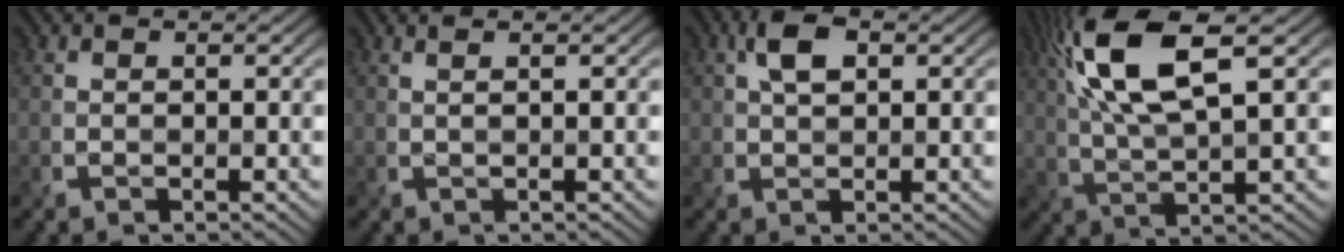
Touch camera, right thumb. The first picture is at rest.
{"total": 1.5, "force": [0.8, 0.2, 1.2], "torque": [-0.004, -0.003, -0.004]}
{"total": 3.9, "force": [1.4, 2.1, 3.0], "torque": [-0.062, 0.006, 0.021]}
{"total": 12.8, "force": [5.2, 4.0, 11.0], "torque": [-0.245, 0.017, 0.097]}